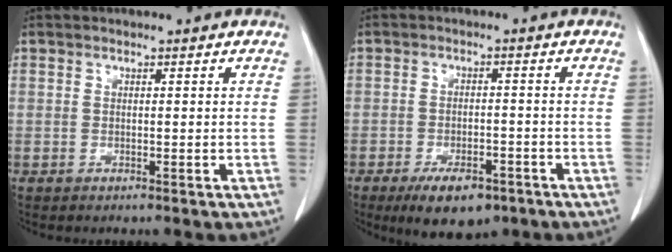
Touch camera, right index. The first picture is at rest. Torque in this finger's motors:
{"motor_torque": [0.38, -0.38, 0.03, 0.00]}